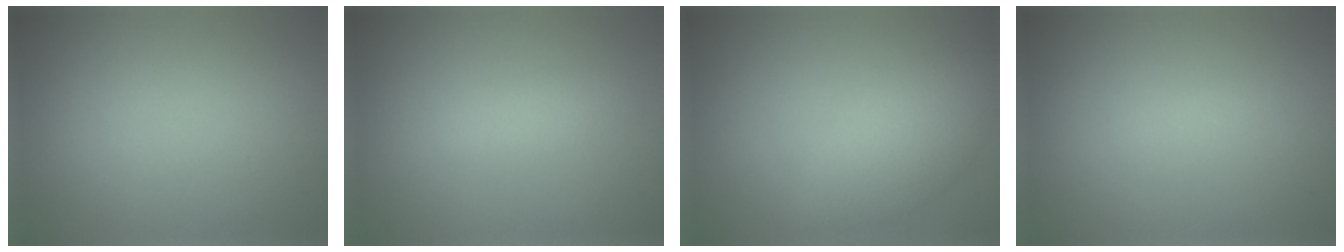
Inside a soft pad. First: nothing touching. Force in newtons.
{"total": 1.5, "press": 1.5, "slide": 0.0}
{"total": 3.9, "press": 3.9, "slide": 0.1}
{"total": 0.5, "press": 0.5, "slide": 0.0}